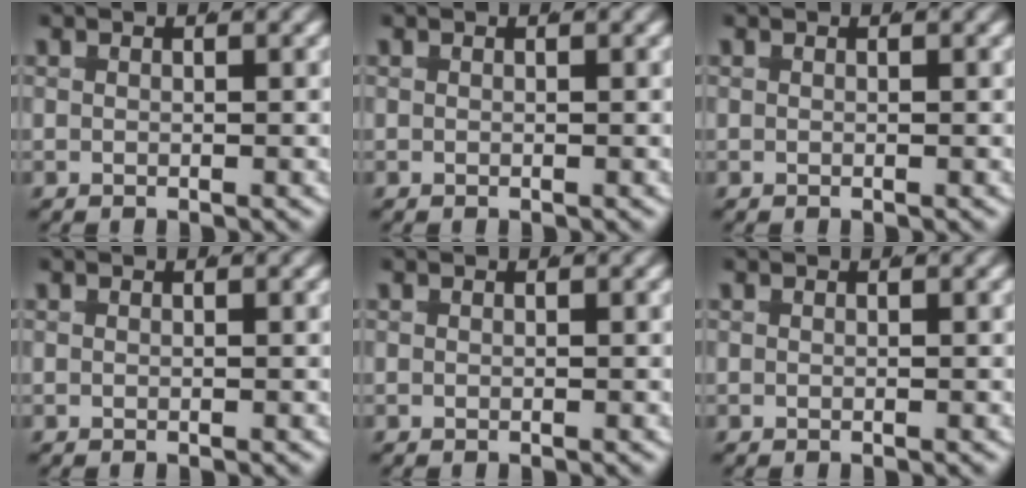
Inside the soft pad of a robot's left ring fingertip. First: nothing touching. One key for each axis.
{"total": 0.0}
{"total": 0.0}
{"total": 0.0}
{"total": 0.0}
{"total": 0.0}